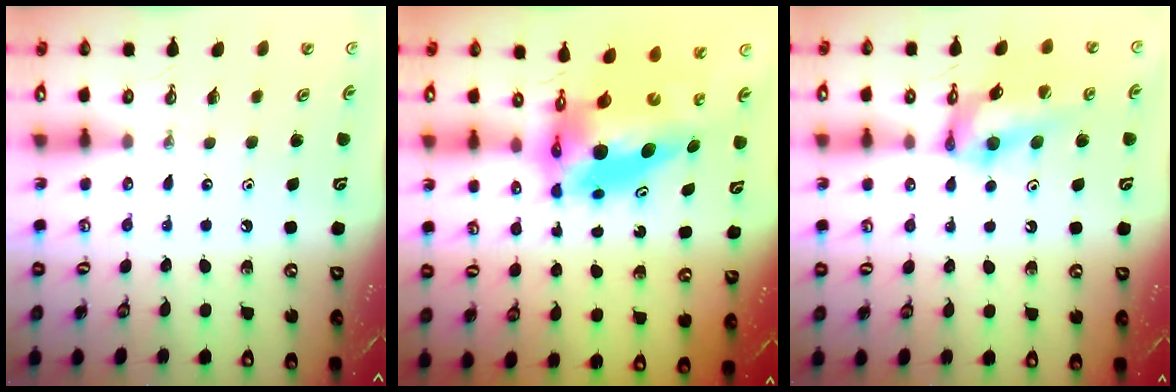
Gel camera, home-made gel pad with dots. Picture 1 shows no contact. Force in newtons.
{"total": 12.0, "press": 12.0, "slide": 1.0}
{"total": 12.5, "press": 12.5, "slide": 1.0}